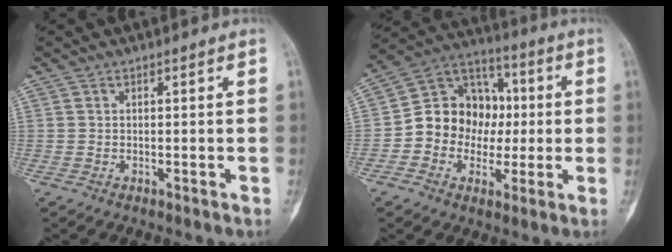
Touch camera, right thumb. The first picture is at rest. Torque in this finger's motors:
{"motor_torque": [0.82, 0.85, 0.55, -0.52, 0.08]}